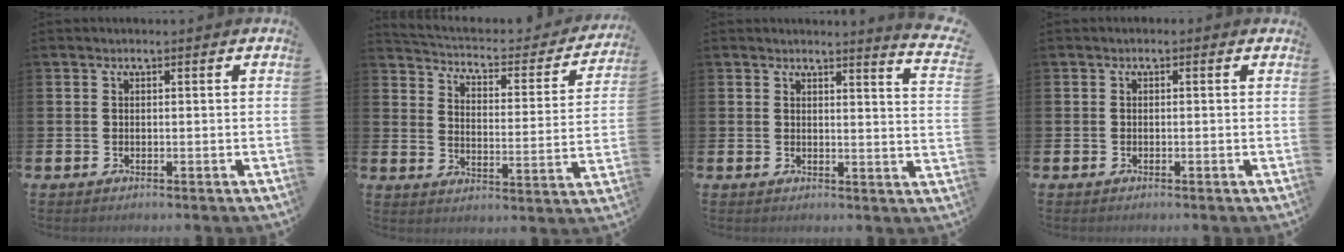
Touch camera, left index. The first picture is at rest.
{"total": 4.3, "force": [3.9, 1.6, 1.0], "torque": [-0.050, -0.036, 0.058]}
{"total": 2.9, "force": [2.7, -0.3, 0.8], "torque": [-0.007, -0.030, 0.042]}
{"total": 0.5, "force": [-0.4, 0.3, 0.1], "torque": [-0.009, 0.002, -0.008]}